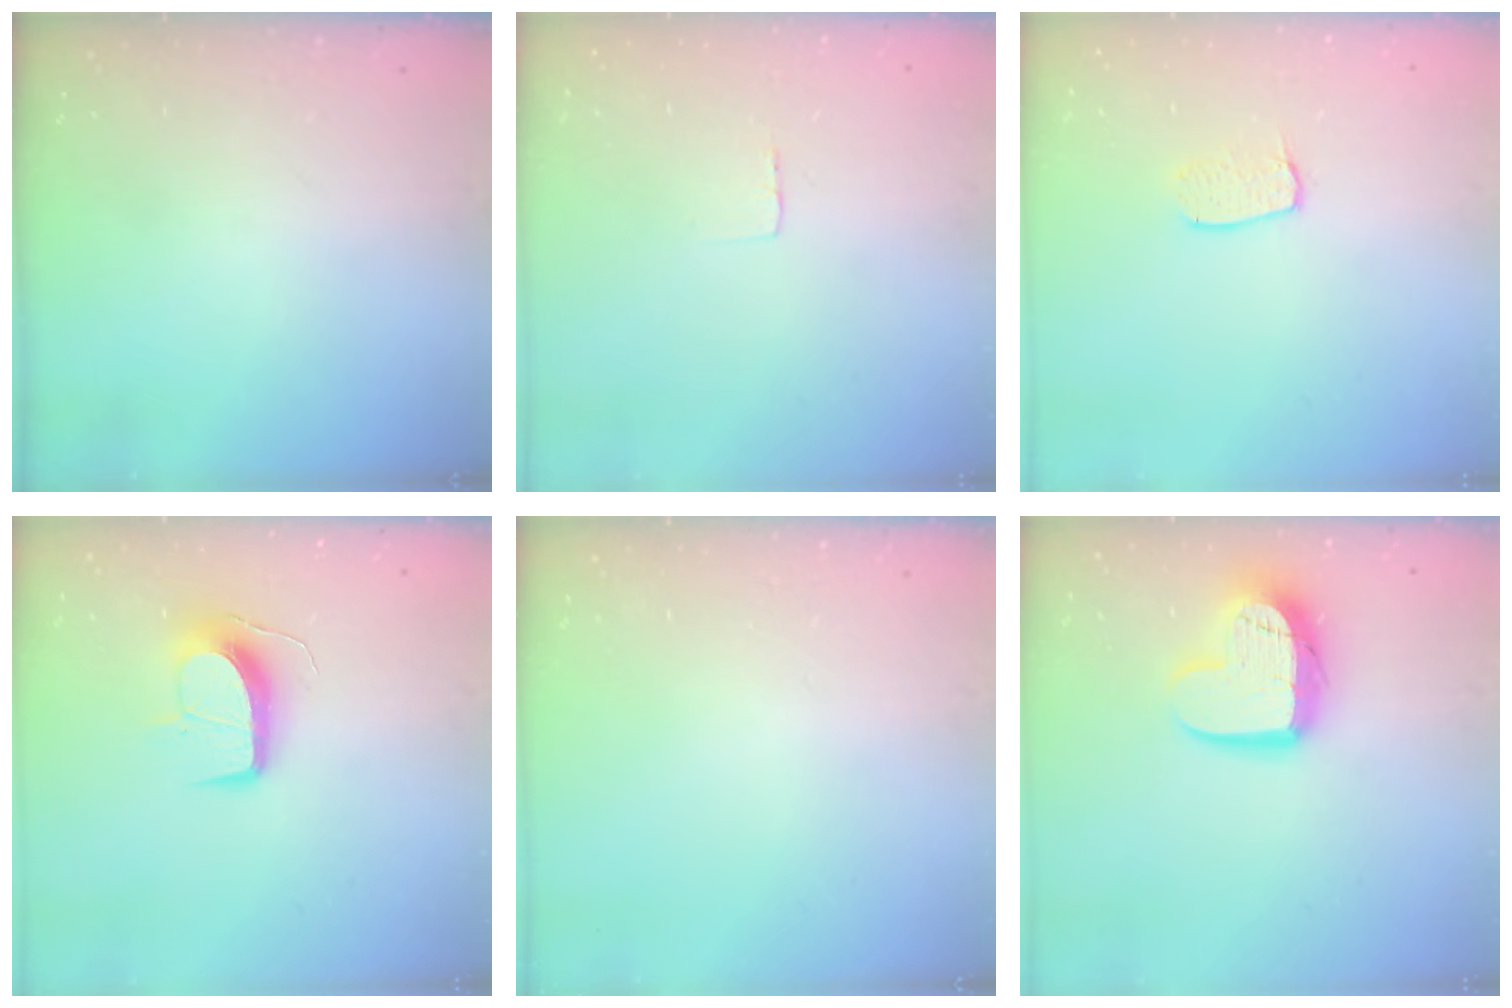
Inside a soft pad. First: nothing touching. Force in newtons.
{"total": 2.3, "press": 2.3, "slide": 0.1}
{"total": 6.0, "press": 6.0, "slide": 0.5}
{"total": 10.7, "press": 10.7, "slide": 0.4}
{"total": 0.0}
{"total": 12.7, "press": 12.7, "slide": 1.0}